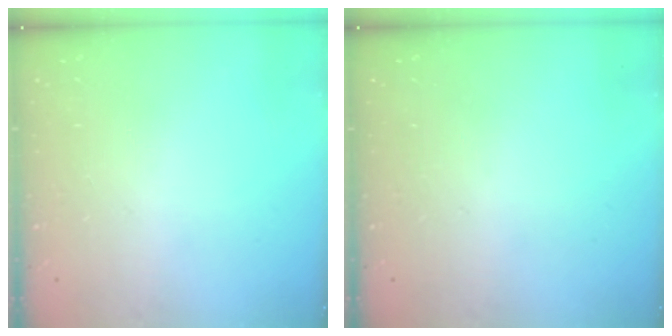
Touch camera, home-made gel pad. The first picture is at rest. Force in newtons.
{"total": 0.0}